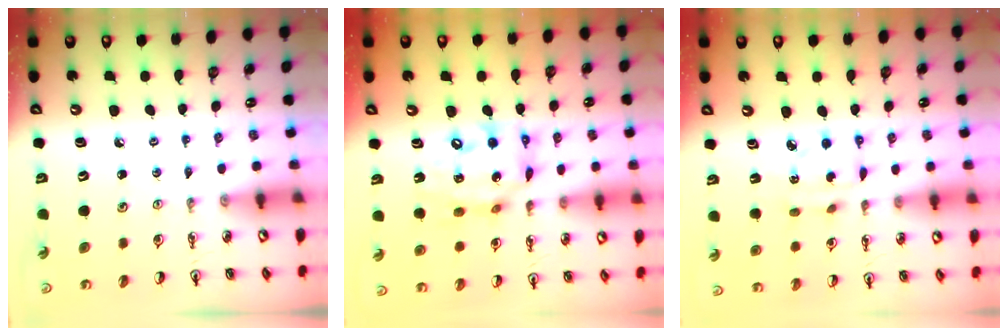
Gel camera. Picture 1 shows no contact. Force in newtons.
{"total": 14.0, "press": 13.9, "slide": 1.1}
{"total": 4.6, "press": 4.6, "slide": 0.1}